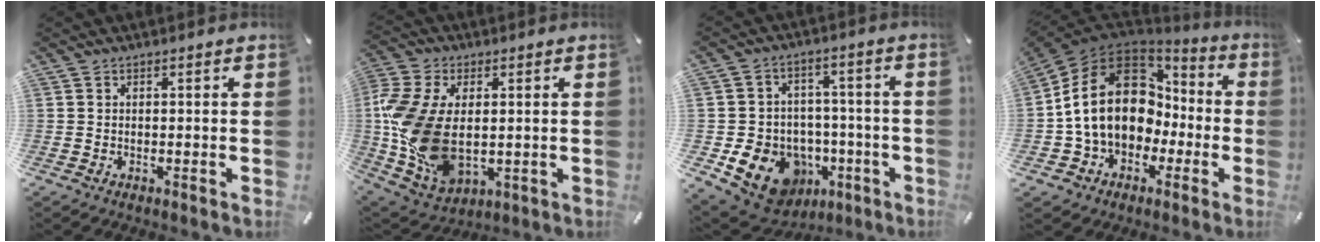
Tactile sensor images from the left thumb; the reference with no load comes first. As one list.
[{"total": 16.7, "force": [0.4, 11.6, 11.9], "torque": [-0.282, -0.003, 0.010]}, {"total": 14.4, "force": [-5.4, 11.9, 6.0], "torque": [-0.100, 0.029, -0.079]}, {"total": 18.9, "force": [0.7, 15.1, 11.4], "torque": [-0.233, 0.005, 0.018]}]